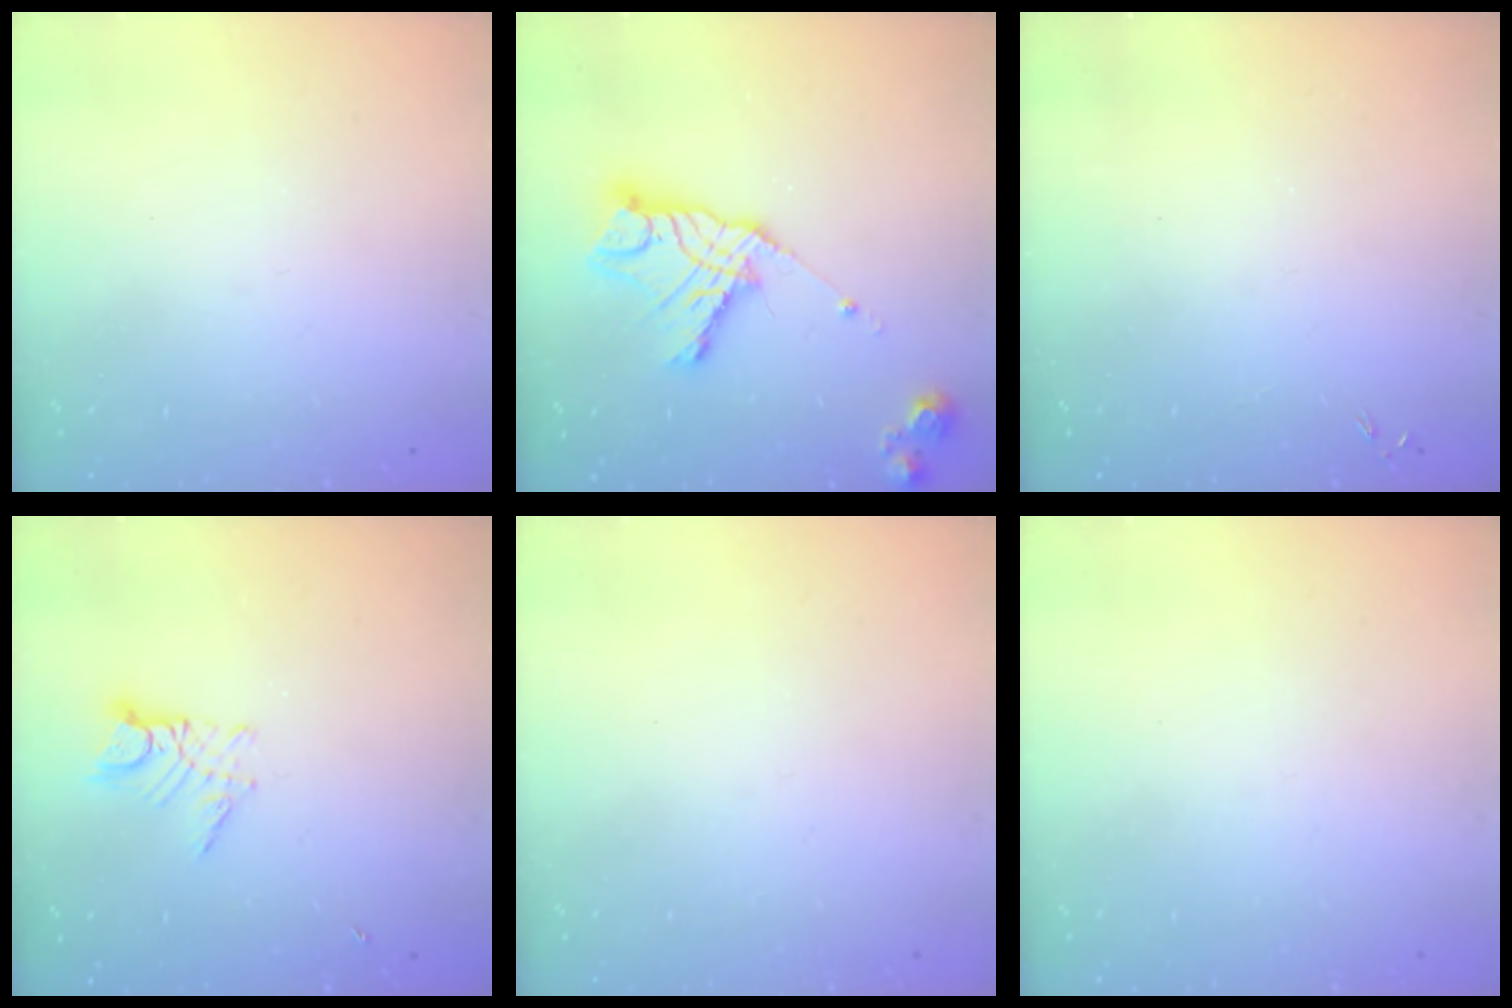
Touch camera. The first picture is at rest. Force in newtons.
{"total": 14.7, "press": 14.7, "slide": 1.2}
{"total": 0.0}
{"total": 7.6, "press": 7.6, "slide": 0.8}
{"total": 0.0}
{"total": 0.0}